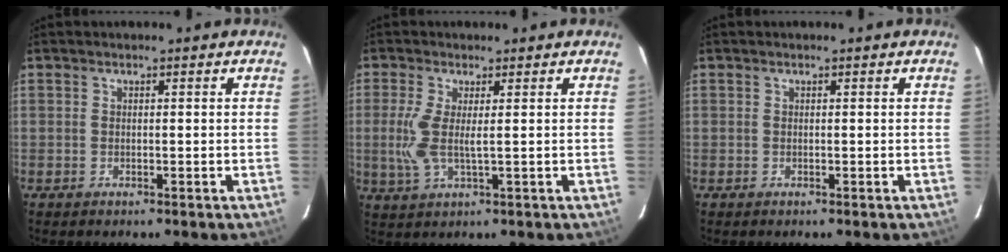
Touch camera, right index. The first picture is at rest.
{"total": 5.8, "force": [0.4, 1.4, 5.6], "torque": [-0.131, -0.003, 0.004]}
{"total": 0.0}